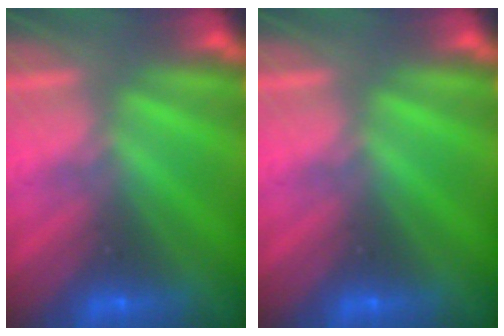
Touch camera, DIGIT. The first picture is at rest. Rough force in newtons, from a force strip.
{"total": 0.0}